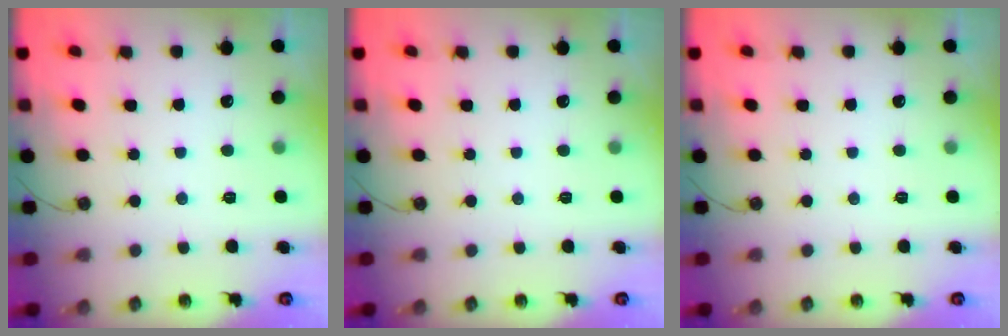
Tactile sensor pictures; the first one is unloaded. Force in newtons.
{"total": 0.0}
{"total": 0.0}